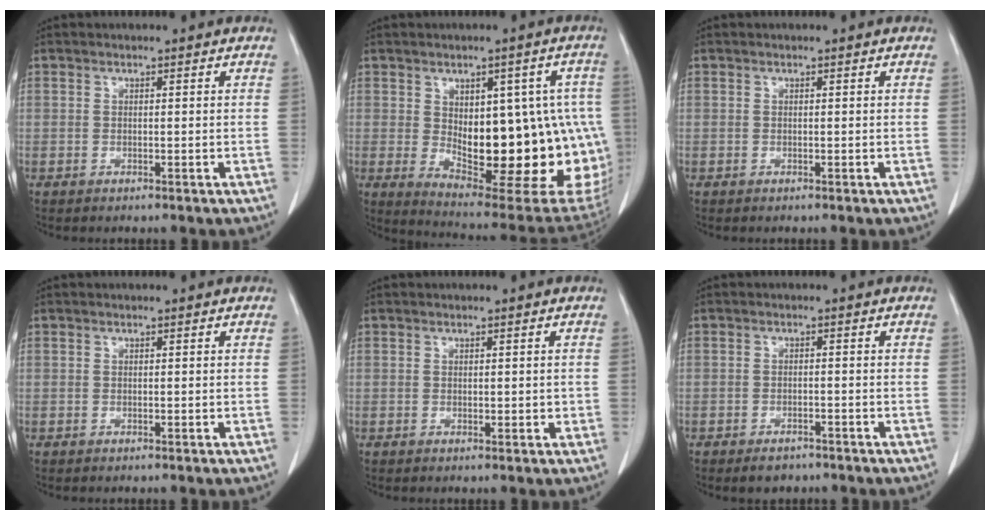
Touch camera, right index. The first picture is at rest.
{"total": 22.2, "force": [-1.7, 9.3, 20.1], "torque": [-0.196, 0.014, 0.011]}
{"total": 0.0}
{"total": 0.0}
{"total": 1.5, "force": [0.1, 1.0, 1.2], "torque": [-0.015, -0.001, 0.005]}
{"total": 2.8, "force": [-2.1, 1.4, 1.2], "torque": [-0.017, 0.001, -0.026]}